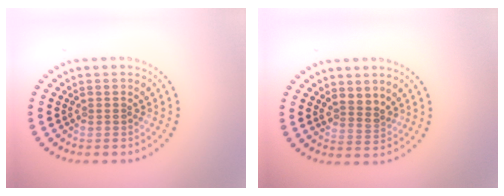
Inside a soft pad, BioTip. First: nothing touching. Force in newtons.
{"total": 2.0, "press": 1.4, "slide": 1.3}